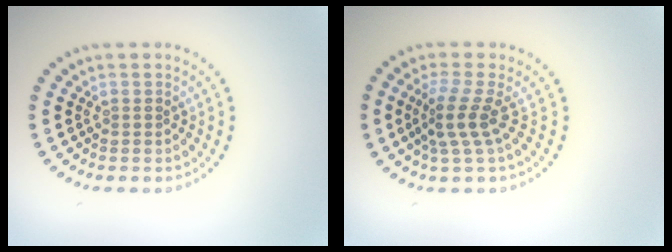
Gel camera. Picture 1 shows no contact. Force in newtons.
{"total": 2.9, "press": 2.1, "slide": 2.0}